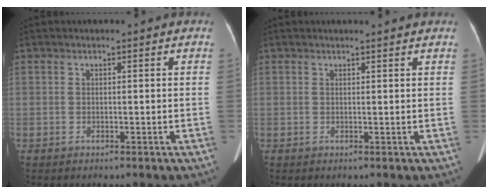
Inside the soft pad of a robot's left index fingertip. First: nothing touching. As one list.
[{"total": 2.3, "force": [2.2, 0.0, 0.8], "torque": [-0.015, 0.007, 0.023]}]